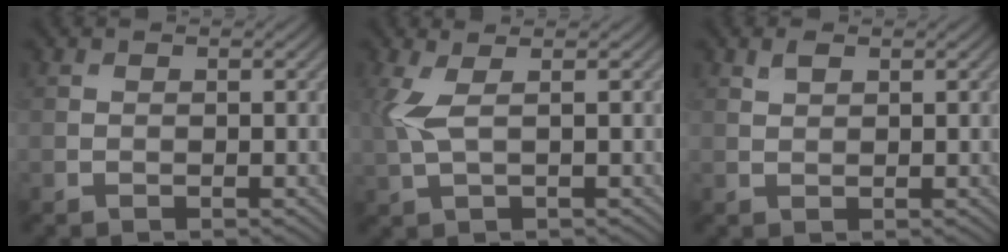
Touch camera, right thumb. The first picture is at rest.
{"total": 3.5, "force": [0.9, 0.9, 3.3], "torque": [-0.087, 0.008, 0.018]}
{"total": 1.3, "force": [0.9, 0.6, 0.8], "torque": [-0.020, 0.002, 0.018]}